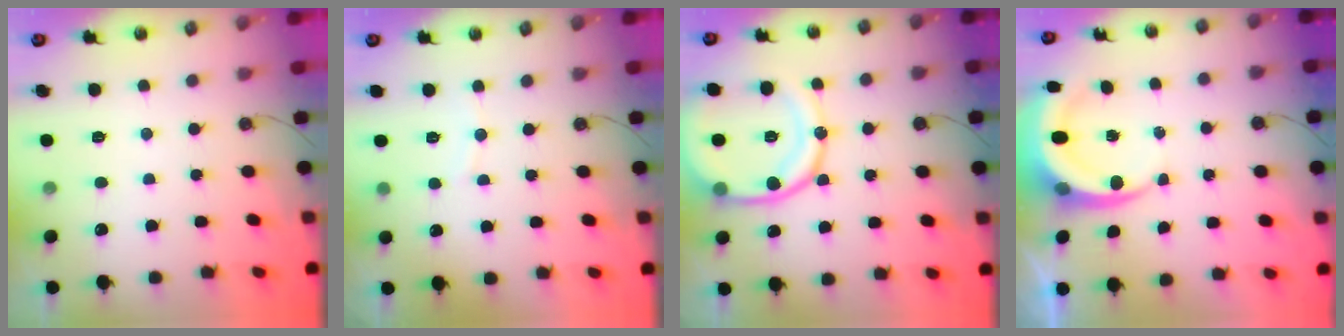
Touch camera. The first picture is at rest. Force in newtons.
{"total": 3.7, "press": 3.6, "slide": 0.4}
{"total": 17.3, "press": 17.2, "slide": 1.9}
{"total": 7.2, "press": 7.2, "slide": 0.9}